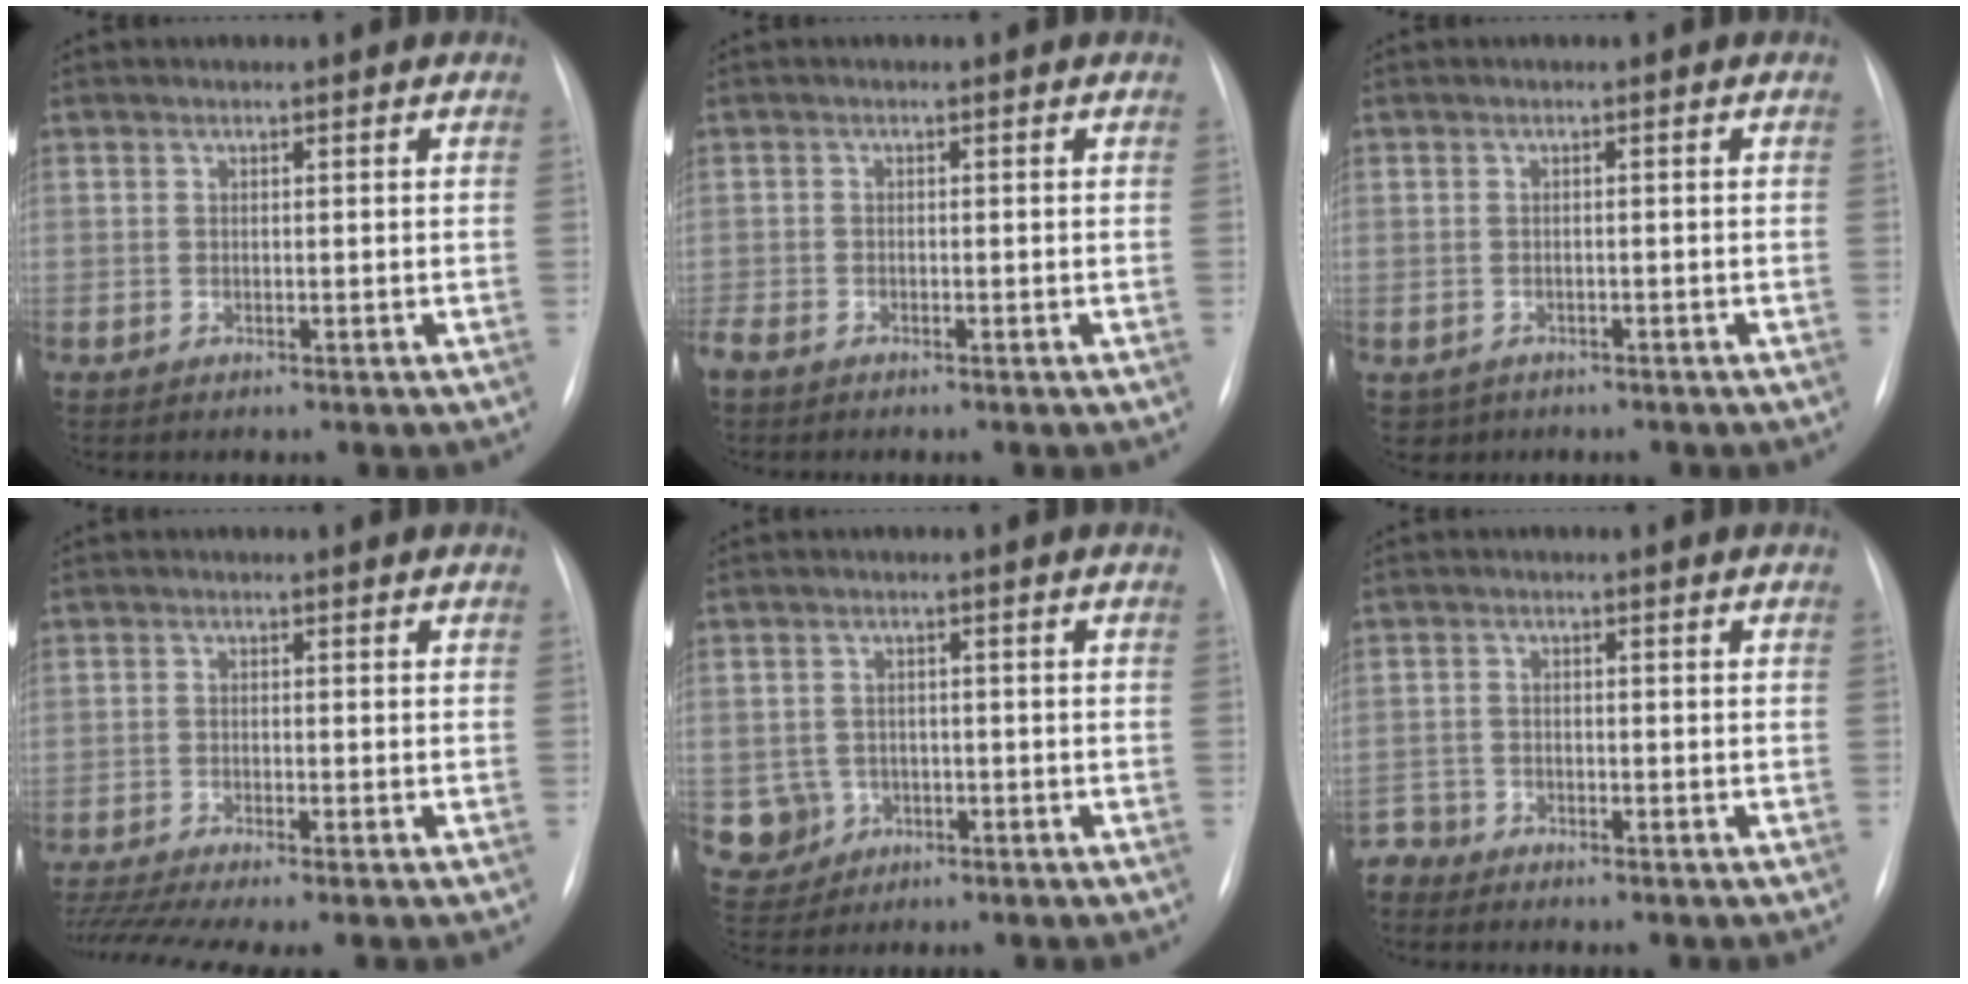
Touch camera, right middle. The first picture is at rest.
{"total": 2.8, "force": [-2.3, 1.1, 1.1], "torque": [-0.025, -0.004, -0.042]}
{"total": 2.9, "force": [-2.0, 2.2, 0.2], "torque": [-0.002, 0.004, -0.027]}
{"total": 8.4, "force": [-7.0, -0.1, 4.6], "torque": [-0.079, -0.009, -0.115]}
{"total": 4.5, "force": [-1.3, 4.3, 0.1], "torque": [0.003, 0.009, -0.017]}
{"total": 3.1, "force": [-2.9, 0.8, -1.0], "torque": [0.021, -0.005, -0.057]}